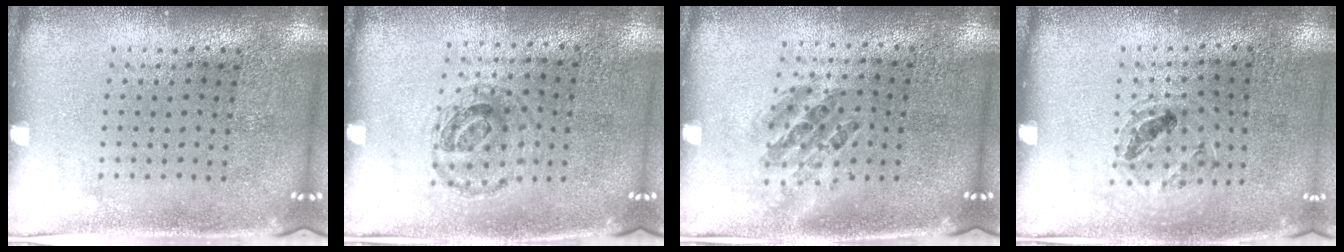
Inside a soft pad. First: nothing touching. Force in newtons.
{"total": 0.9, "press": 0.8, "slide": 0.4}
{"total": 1.0, "press": 0.9, "slide": 0.4}
{"total": 0.9, "press": 0.9, "slide": 0.1}